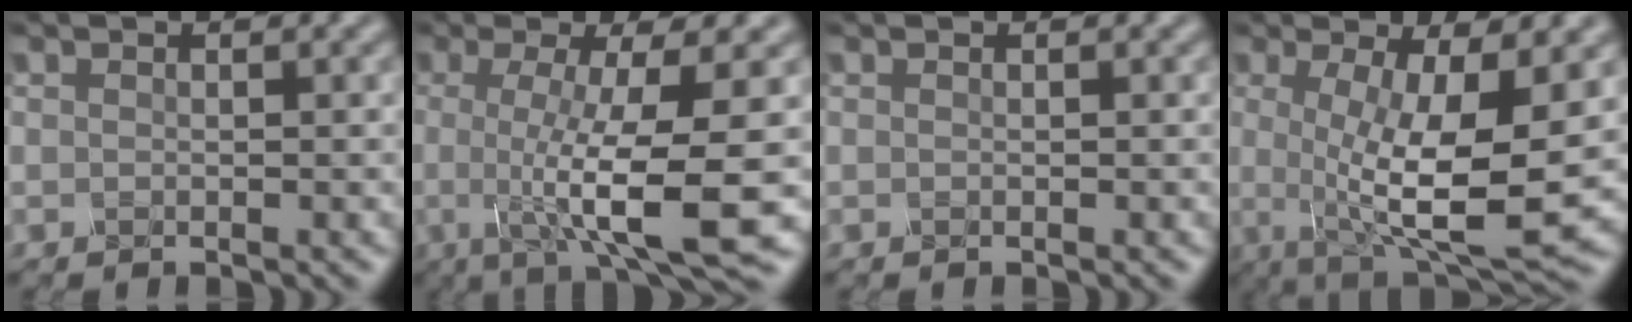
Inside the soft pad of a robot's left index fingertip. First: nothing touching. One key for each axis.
{"total": 9.9, "fx": -1.2, "fy": 1.9, "fz": 9.6, "tx": -0.135, "ty": -0.013, "tz": -0.022}
{"total": 0.0}
{"total": 10.5, "fx": -0.5, "fy": 2.9, "fz": 10.1, "tx": -0.160, "ty": -0.018, "tz": -0.005}